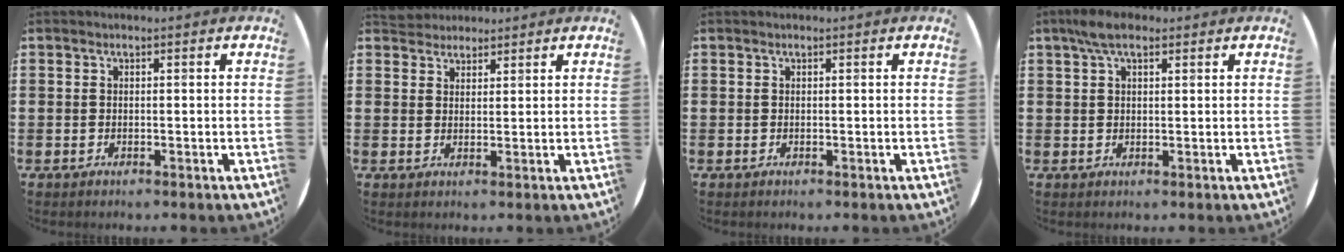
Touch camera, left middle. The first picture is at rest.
{"total": 2.5, "force": [2.4, 0.8, -0.4], "torque": [0.002, 0.001, 0.047]}
{"total": 0.0}
{"total": 2.5, "force": [1.6, 1.0, 1.7], "torque": [-0.028, 0.004, 0.026]}